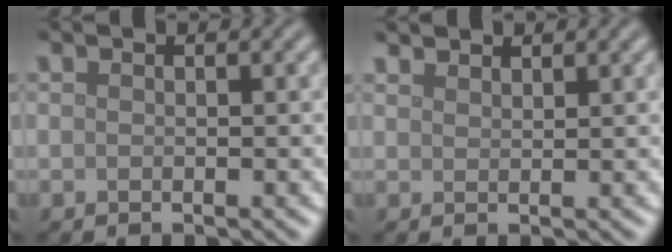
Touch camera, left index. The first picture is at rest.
{"total": 2.0, "force": [1.9, 0.4, 0.4], "torque": [-0.008, 0.000, 0.036]}